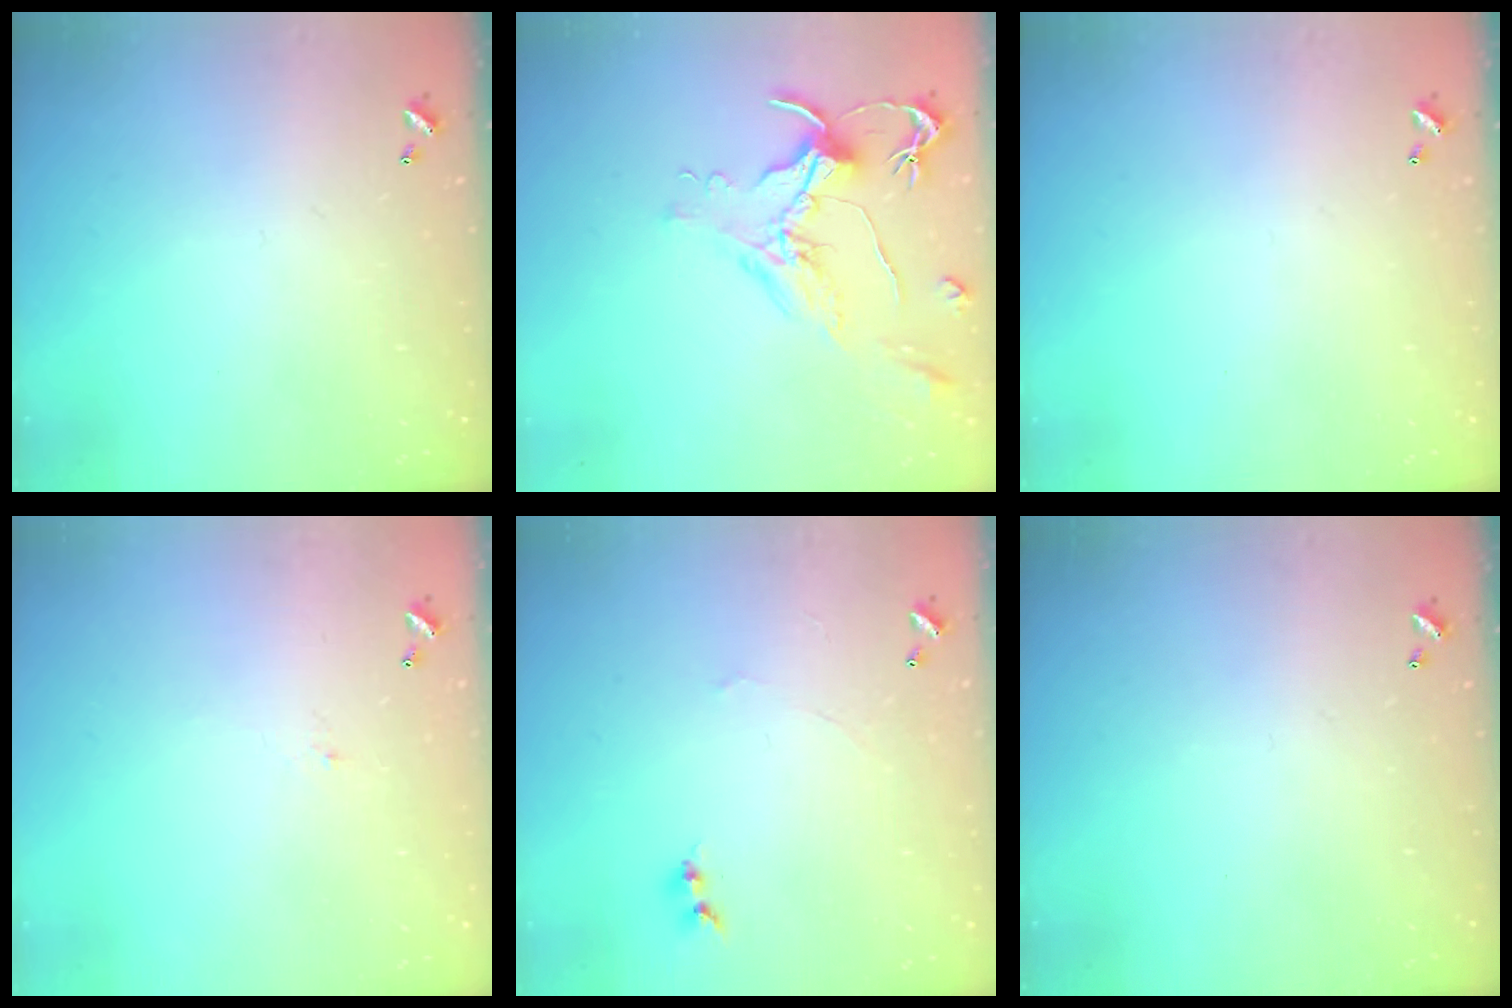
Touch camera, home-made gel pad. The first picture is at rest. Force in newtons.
{"total": 1.6, "press": 1.4, "slide": 0.7}
{"total": 0.0}
{"total": 0.8, "press": 0.7, "slide": 0.5}
{"total": 0.0}
{"total": 0.0}